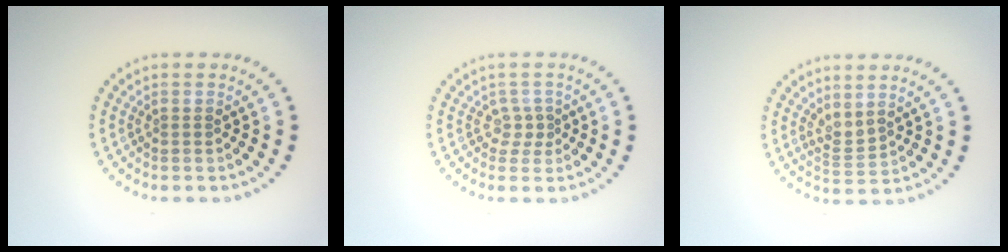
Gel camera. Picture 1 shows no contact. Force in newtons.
{"total": 1.4, "press": 0.9, "slide": 1.1}
{"total": 1.6, "press": 1.1, "slide": 1.1}